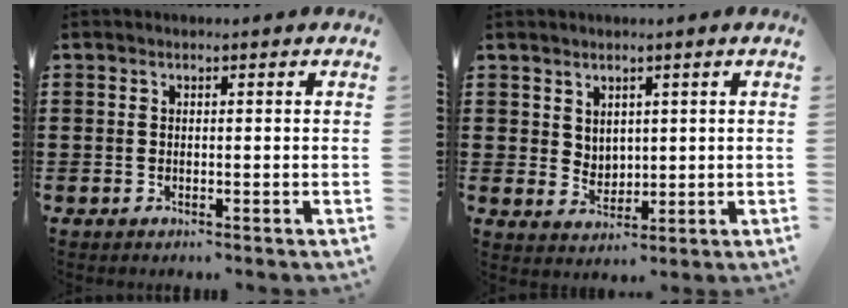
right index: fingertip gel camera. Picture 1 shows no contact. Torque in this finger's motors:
{"motor_torque": [-0.19, 0.26, 0.05, 0.00]}